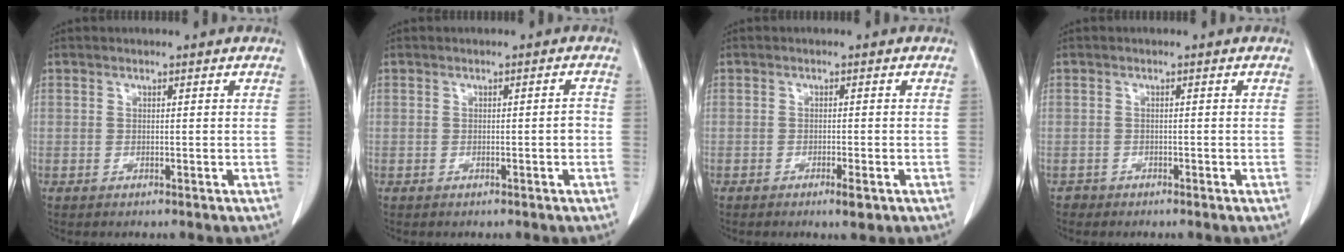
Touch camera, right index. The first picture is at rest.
{"total": 1.4, "force": [-0.5, 0.1, 1.3], "torque": [-0.013, 0.002, -0.008]}
{"total": 2.4, "force": [-1.3, 0.5, 2.0], "torque": [-0.031, -0.003, -0.017]}
{"total": 1.1, "force": [-0.8, 0.7, -0.3], "torque": [0.000, 0.003, -0.018]}